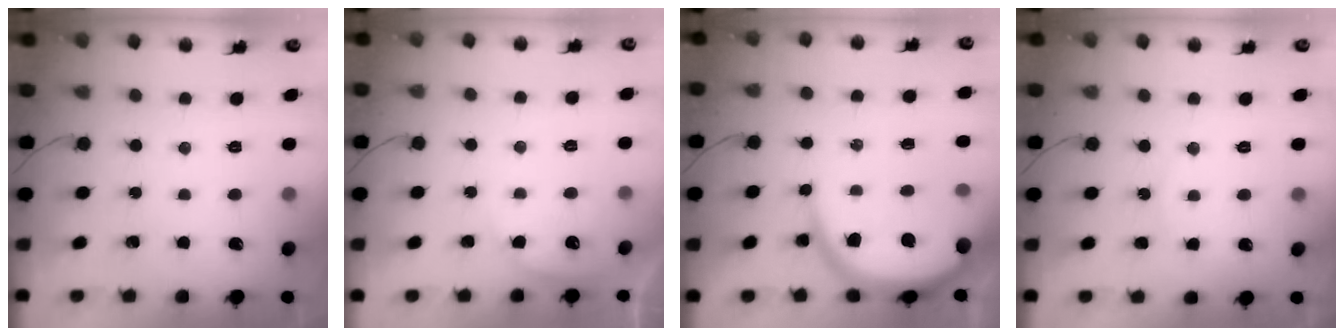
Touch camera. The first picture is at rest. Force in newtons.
{"total": 5.0, "press": 4.6, "slide": 1.8}
{"total": 10.5, "press": 10.4, "slide": 1.2}
{"total": 6.3, "press": 6.3, "slide": 0.5}